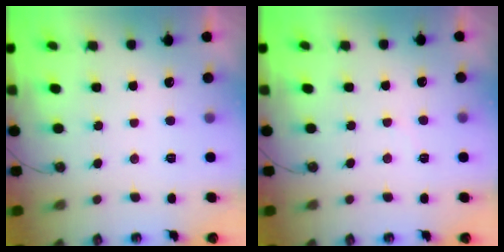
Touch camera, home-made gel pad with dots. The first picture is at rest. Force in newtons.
{"total": 3.0, "press": 2.9, "slide": 0.4}